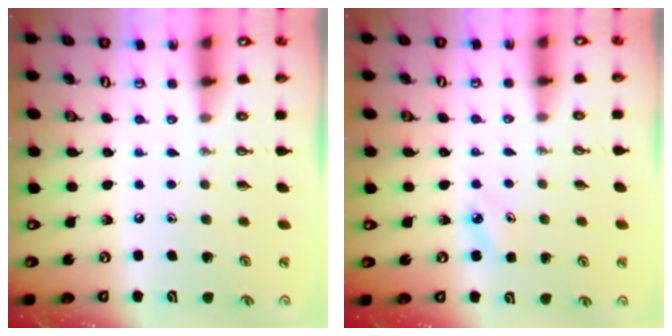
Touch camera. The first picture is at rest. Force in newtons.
{"total": 4.2, "press": 4.2, "slide": 0.4}